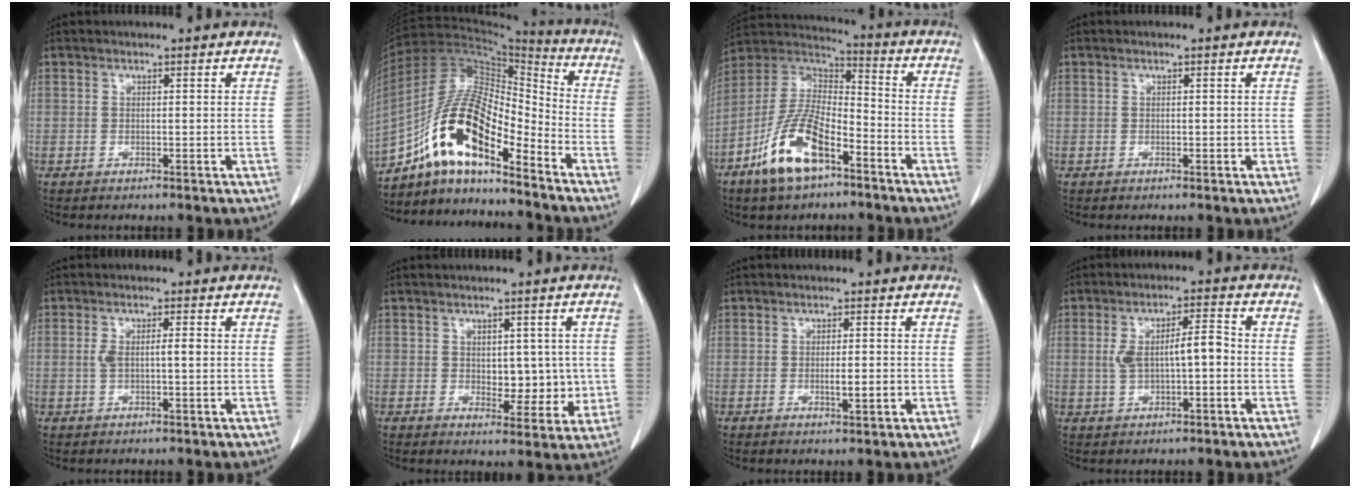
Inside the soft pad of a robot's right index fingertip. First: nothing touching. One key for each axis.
{"total": 15.4, "fx": -9.6, "fy": 4.0, "fz": 11.3, "tx": -0.222, "ty": 0.031, "tz": -0.171}
{"total": 13.8, "fx": -7.4, "fy": 5.0, "fz": 10.5, "tx": -0.219, "ty": 0.004, "tz": -0.138}
{"total": 0.5, "fx": -0.1, "fy": 0.3, "fz": 0.4, "tx": -0.009, "ty": 0.001, "tz": 0.000}
{"total": 3.0, "fx": 0.1, "fy": 0.7, "fz": 2.9, "tx": -0.059, "ty": 0.013, "tz": 0.008}
{"total": 6.0, "fx": 0.1, "fy": 3.6, "fz": 4.8, "tx": -0.051, "ty": 0.001, "tz": 0.012}
{"total": 2.4, "fx": -0.5, "fy": 0.4, "fz": 2.3, "tx": -0.045, "ty": -0.004, "tz": -0.006}
{"total": 6.5, "fx": -0.1, "fy": 2.0, "fz": 6.2, "tx": -0.117, "ty": 0.023, "tz": 0.005}